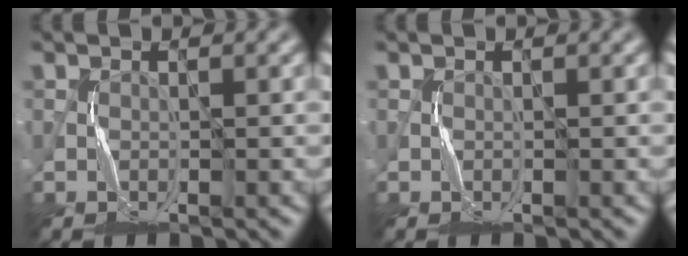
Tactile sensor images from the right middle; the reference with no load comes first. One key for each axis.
{"total": 0.0}